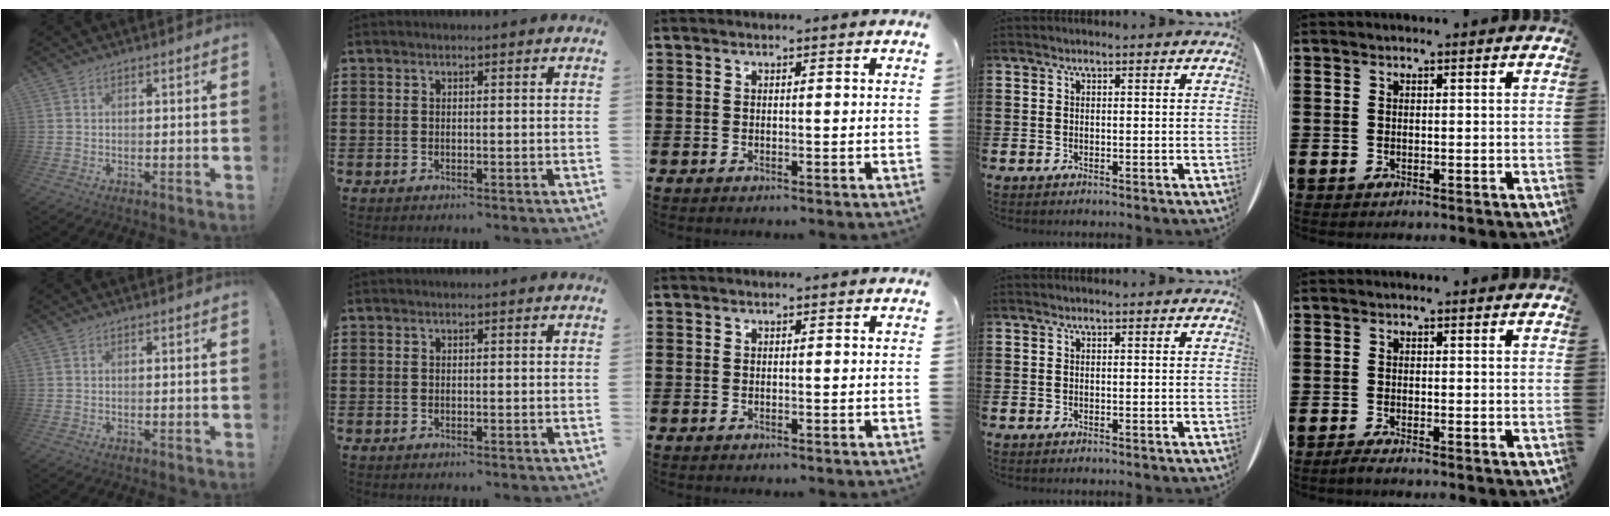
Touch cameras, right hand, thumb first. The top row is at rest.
{"little": {"total": 1.0, "force": [-0.7, 0.1, 0.7], "torque": [-0.012, -0.004, -0.013]}}